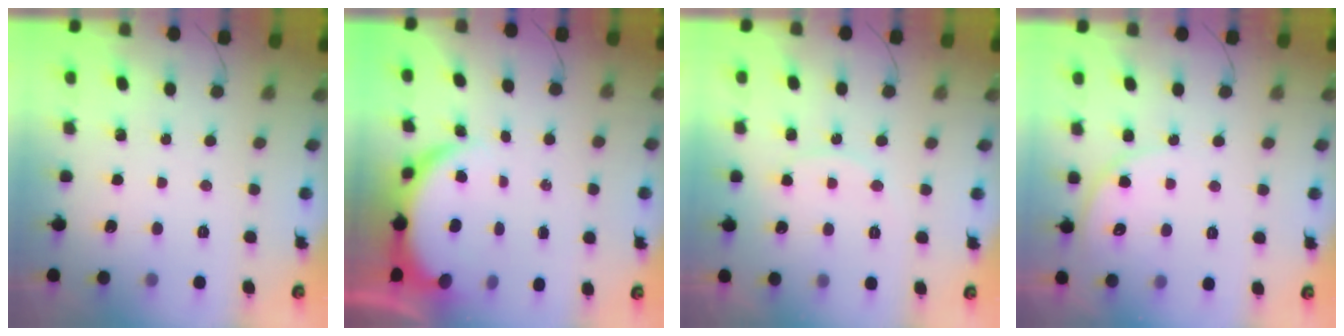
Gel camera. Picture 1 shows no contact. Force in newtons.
{"total": 5.3, "press": 5.2, "slide": 0.2}
{"total": 8.2, "press": 8.1, "slide": 0.5}
{"total": 6.7, "press": 6.7, "slide": 0.6}